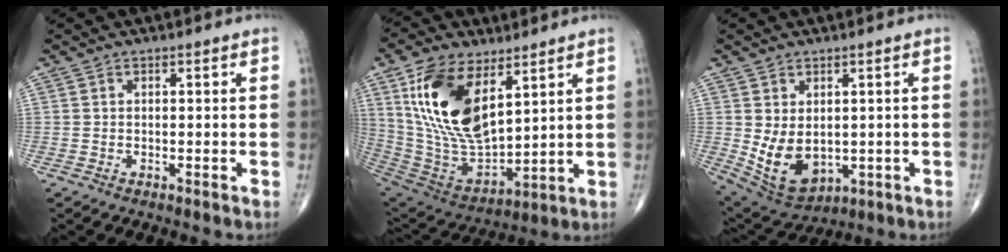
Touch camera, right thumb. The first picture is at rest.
{"total": 20.7, "force": [8.1, 10.5, 15.9], "torque": [-0.292, -0.035, 0.167]}
{"total": 9.9, "force": [-0.4, 6.6, 7.3], "torque": [-0.113, -0.011, 0.022]}